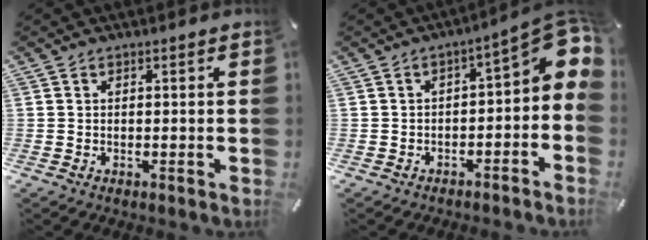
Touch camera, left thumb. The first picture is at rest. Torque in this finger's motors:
{"motor_torque": [-0.26, 0.97, 0.88, 0.23, 0.21]}